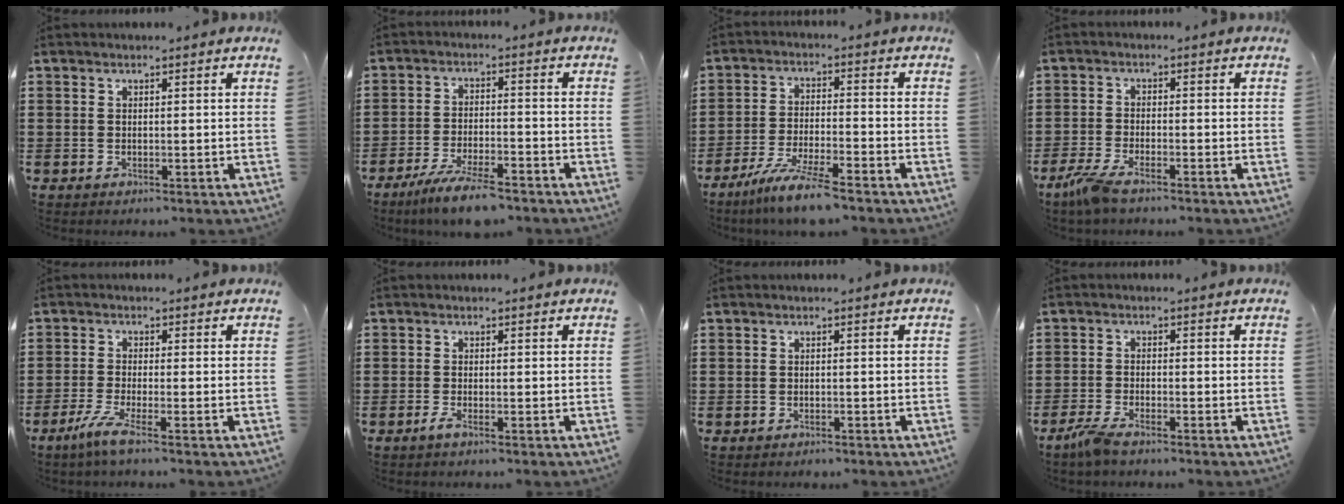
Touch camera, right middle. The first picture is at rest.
{"total": 7.0, "force": [-5.6, 0.8, 4.0], "torque": [-0.089, -0.011, -0.107]}
{"total": 7.5, "force": [-6.2, 0.0, 4.3], "torque": [-0.090, -0.013, -0.118]}
{"total": 4.2, "force": [-3.2, 0.7, 2.7], "torque": [-0.078, -0.013, -0.067]}
{"total": 4.0, "force": [-2.1, -0.1, 3.4], "torque": [-0.076, -0.015, -0.042]}
{"total": 1.2, "force": [-0.7, 0.1, 0.9], "torque": [-0.017, -0.002, -0.012]}
{"total": 0.8, "force": [-0.7, 0.3, 0.0], "torque": [-0.001, 0.002, -0.017]}
{"total": 3.0, "force": [-2.4, 0.4, 1.8], "torque": [-0.051, -0.004, -0.052]}